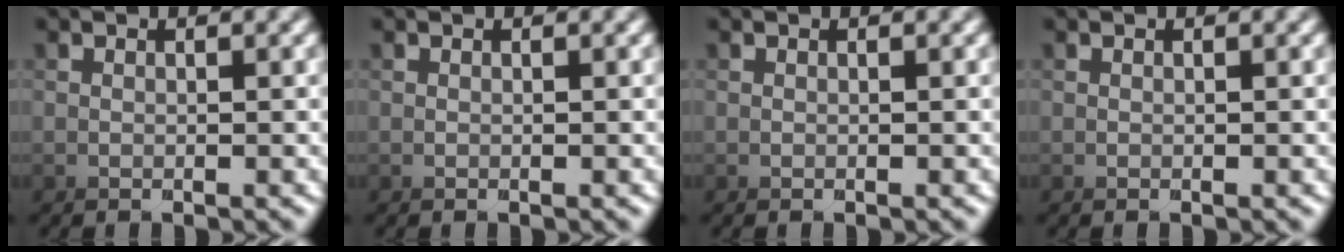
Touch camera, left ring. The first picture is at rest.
{"total": 0.0}
{"total": 0.0}
{"total": 0.0}